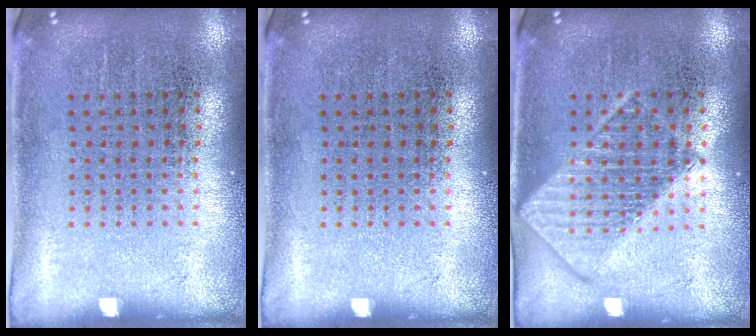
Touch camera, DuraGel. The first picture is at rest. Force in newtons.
{"total": 0.0}
{"total": 2.8, "press": 2.8, "slide": 0.3}